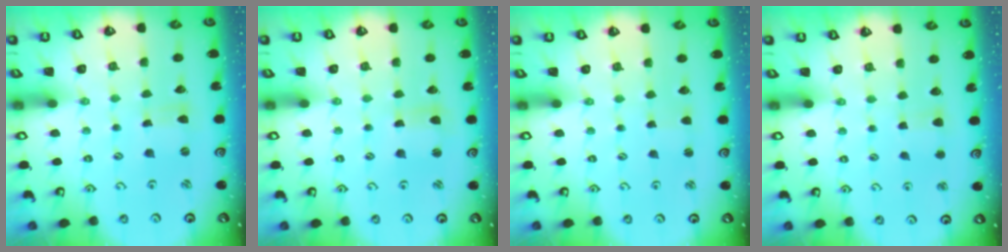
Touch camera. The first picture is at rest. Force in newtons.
{"total": 2.7, "press": 2.7, "slide": 0.4}
{"total": 1.5, "press": 1.5, "slide": 0.1}
{"total": 2.7, "press": 2.7, "slide": 0.4}